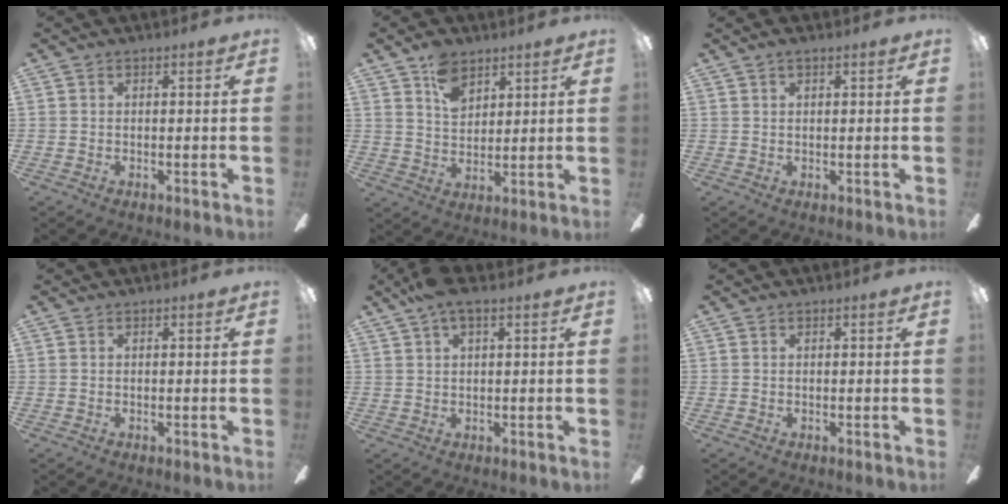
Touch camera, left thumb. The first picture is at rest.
{"total": 8.0, "force": [5.1, 5.0, 3.6], "torque": [-0.064, -0.012, 0.094]}
{"total": 1.4, "force": [0.9, 0.4, 1.0], "torque": [-0.019, 0.002, 0.015]}
{"total": 0.0}
{"total": 4.7, "force": [2.8, 1.2, 3.6], "torque": [-0.073, 0.000, 0.051]}
{"total": 0.0}